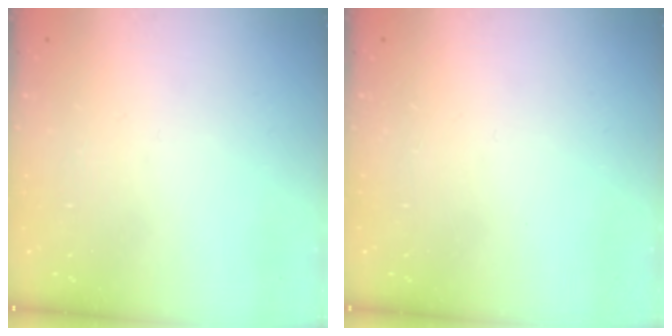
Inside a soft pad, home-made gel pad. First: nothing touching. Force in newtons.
{"total": 0.0}